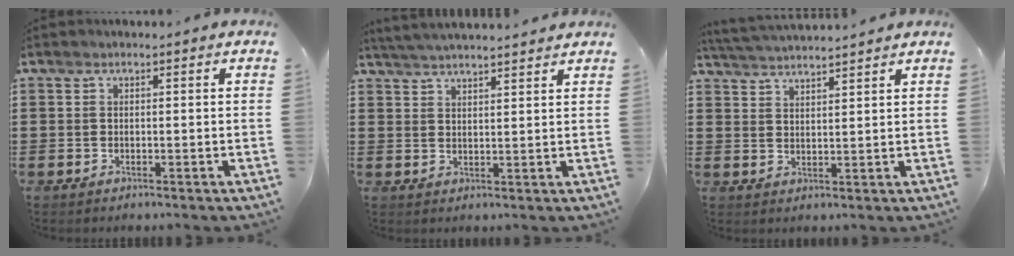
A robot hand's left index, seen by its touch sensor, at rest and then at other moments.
{"total": 3.0, "force": [3.0, -0.4, 0.5], "torque": [-0.019, -0.005, 0.055]}
{"total": 3.2, "force": [3.2, -0.4, 0.4], "torque": [-0.018, -0.011, 0.056]}